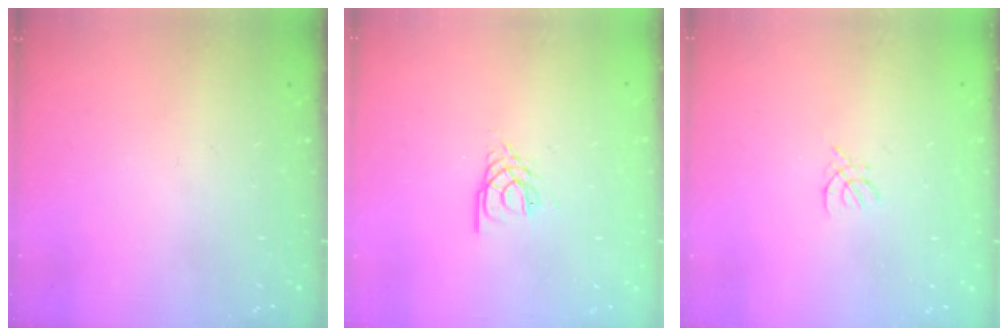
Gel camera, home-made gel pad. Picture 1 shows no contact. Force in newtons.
{"total": 2.5, "press": 2.4, "slide": 0.4}
{"total": 1.8, "press": 1.8, "slide": 0.4}